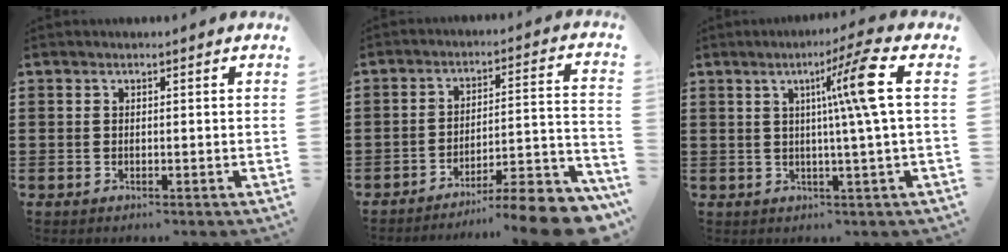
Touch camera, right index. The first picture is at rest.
{"total": 8.4, "force": [-7.5, 0.3, 3.6], "torque": [-0.043, 0.002, -0.146]}
{"total": 9.2, "force": [2.0, -1.6, 8.8], "torque": [-0.153, -0.006, 0.016]}